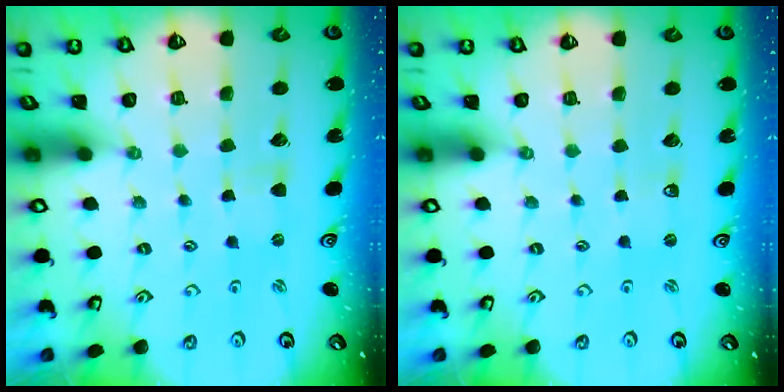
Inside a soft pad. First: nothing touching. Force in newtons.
{"total": 0.0}